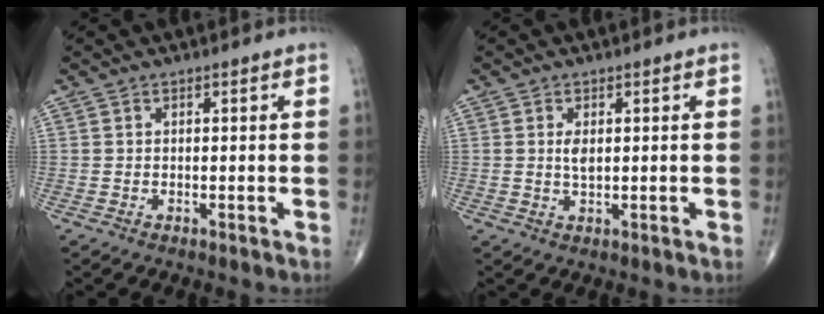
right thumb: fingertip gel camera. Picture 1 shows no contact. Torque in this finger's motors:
{"motor_torque": [1.37, 1.19, 0.35, -0.49, 0.02]}